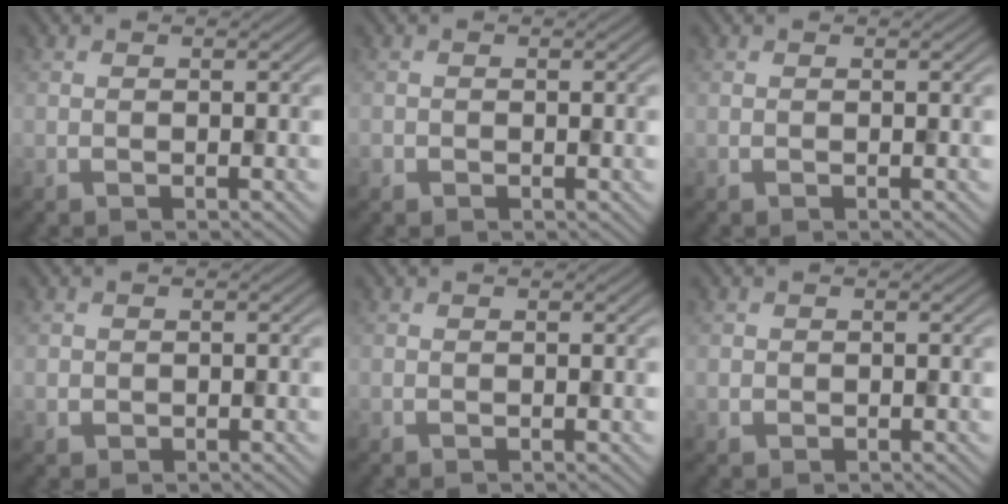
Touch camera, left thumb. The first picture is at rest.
{"total": 0.5, "force": [-0.2, 0.5, -0.1], "torque": [0.002, -0.003, 0.000]}
{"total": 0.0}
{"total": 0.9, "force": [0.0, 0.9, 0.0], "torque": [0.002, -0.006, 0.002]}
{"total": 0.0}
{"total": 0.6, "force": [0.0, 0.6, -0.1], "torque": [0.002, -0.004, 0.005]}